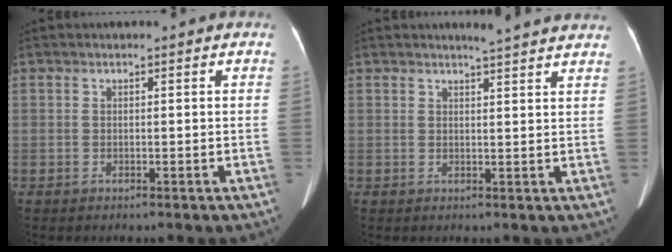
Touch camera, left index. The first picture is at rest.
{"total": 6.2, "force": [5.8, -0.2, 2.3], "torque": [-0.035, 0.005, 0.057]}